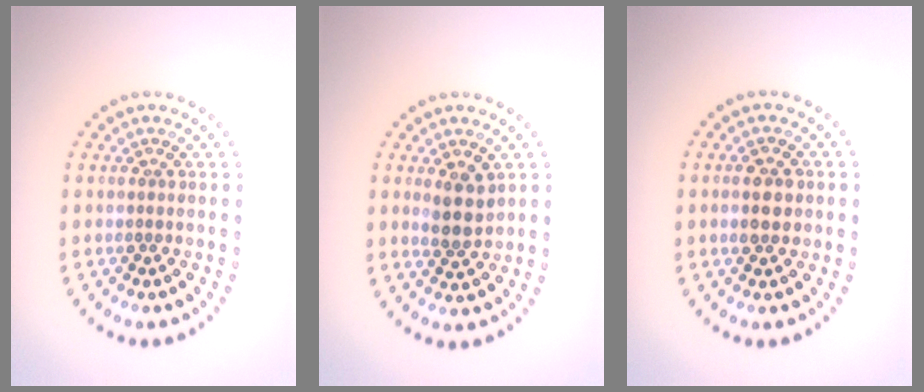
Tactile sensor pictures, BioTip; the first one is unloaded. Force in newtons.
{"total": 2.5, "press": 2.3, "slide": 1.0}
{"total": 2.6, "press": 2.6, "slide": 0.2}